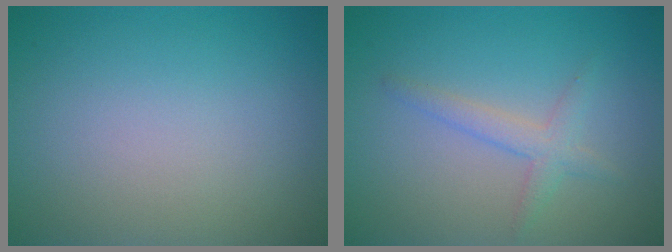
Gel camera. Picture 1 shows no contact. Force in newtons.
{"total": 2.0, "press": 2.0, "slide": 0.1}